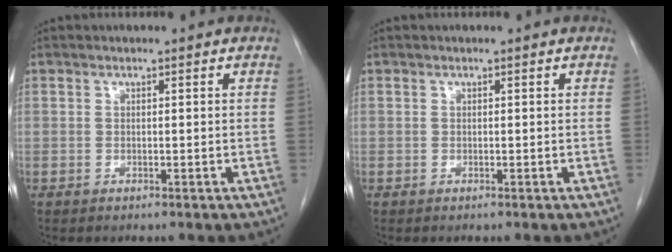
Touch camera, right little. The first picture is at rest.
{"total": 0.0}